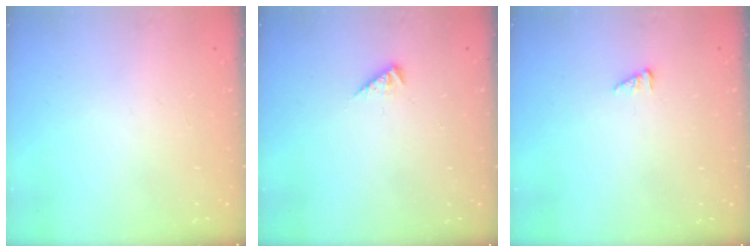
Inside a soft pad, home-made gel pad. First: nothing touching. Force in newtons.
{"total": 2.7, "press": 2.7, "slide": 0.6}
{"total": 1.2, "press": 1.1, "slide": 0.1}